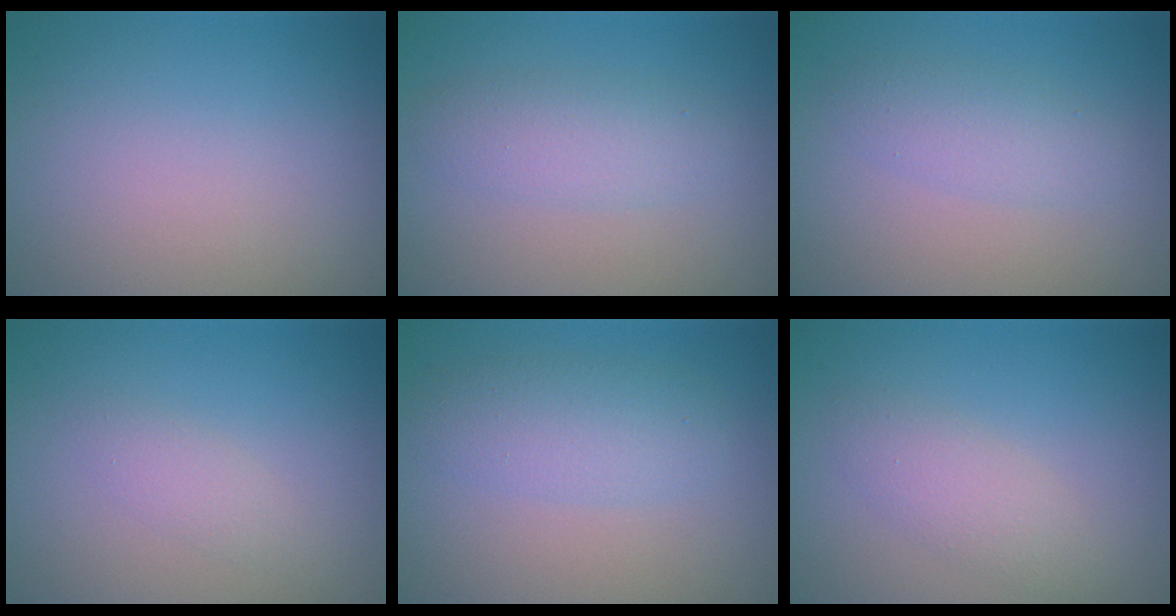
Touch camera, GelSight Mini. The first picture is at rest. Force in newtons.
{"total": 2.9, "press": 2.9, "slide": 0.1}
{"total": 2.3, "press": 2.3, "slide": 0.1}
{"total": 1.3, "press": 1.2, "slide": 0.1}
{"total": 3.4, "press": 3.4, "slide": 0.1}
{"total": 2.2, "press": 2.2, "slide": 0.2}